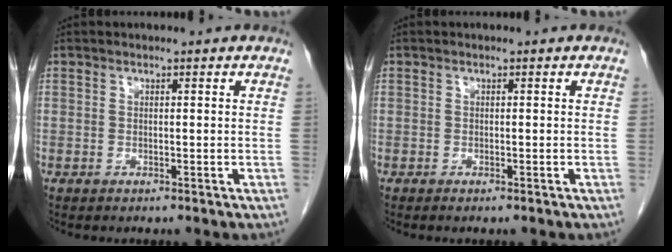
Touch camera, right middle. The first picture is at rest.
{"total": 0.6, "force": [-0.5, 0.0, 0.4], "torque": [-0.009, -0.002, -0.006]}